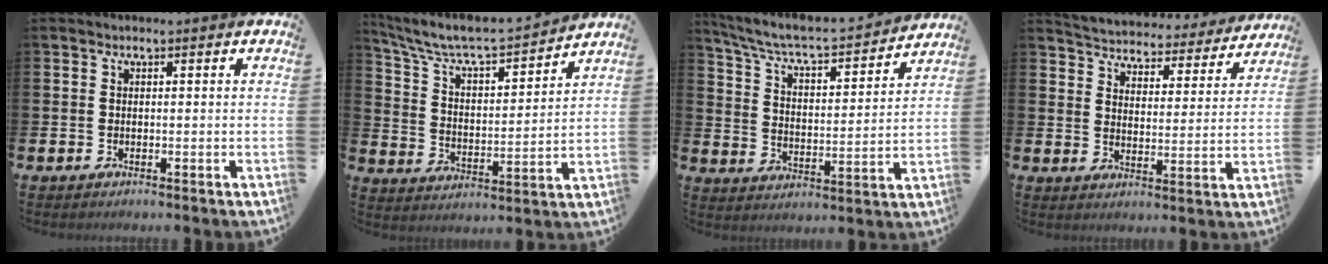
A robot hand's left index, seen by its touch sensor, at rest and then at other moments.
{"total": 7.3, "force": [6.8, 1.1, 2.6], "torque": [-0.087, -0.052, 0.112]}
{"total": 6.9, "force": [6.3, 1.3, 2.7], "torque": [-0.086, -0.049, 0.102]}
{"total": 4.8, "force": [4.7, 0.8, 0.2], "torque": [-0.026, -0.045, 0.078]}